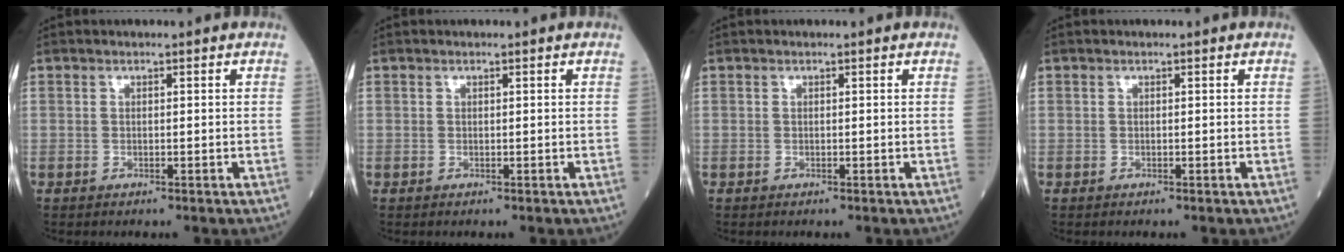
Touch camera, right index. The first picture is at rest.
{"total": 0.0}
{"total": 0.0}
{"total": 0.0}